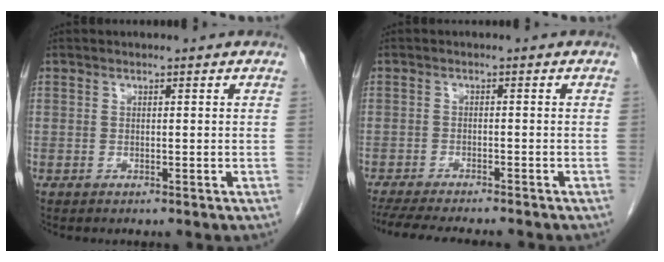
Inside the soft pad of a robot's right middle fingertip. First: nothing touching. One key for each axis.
{"total": 12.0, "fx": -10.6, "fy": 1.7, "fz": 5.5, "tx": -0.083, "ty": -0.017, "tz": -0.148}